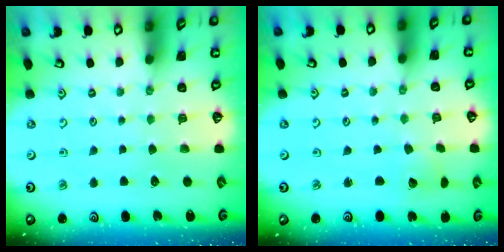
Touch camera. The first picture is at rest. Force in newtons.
{"total": 2.0, "press": 2.0, "slide": 0.1}